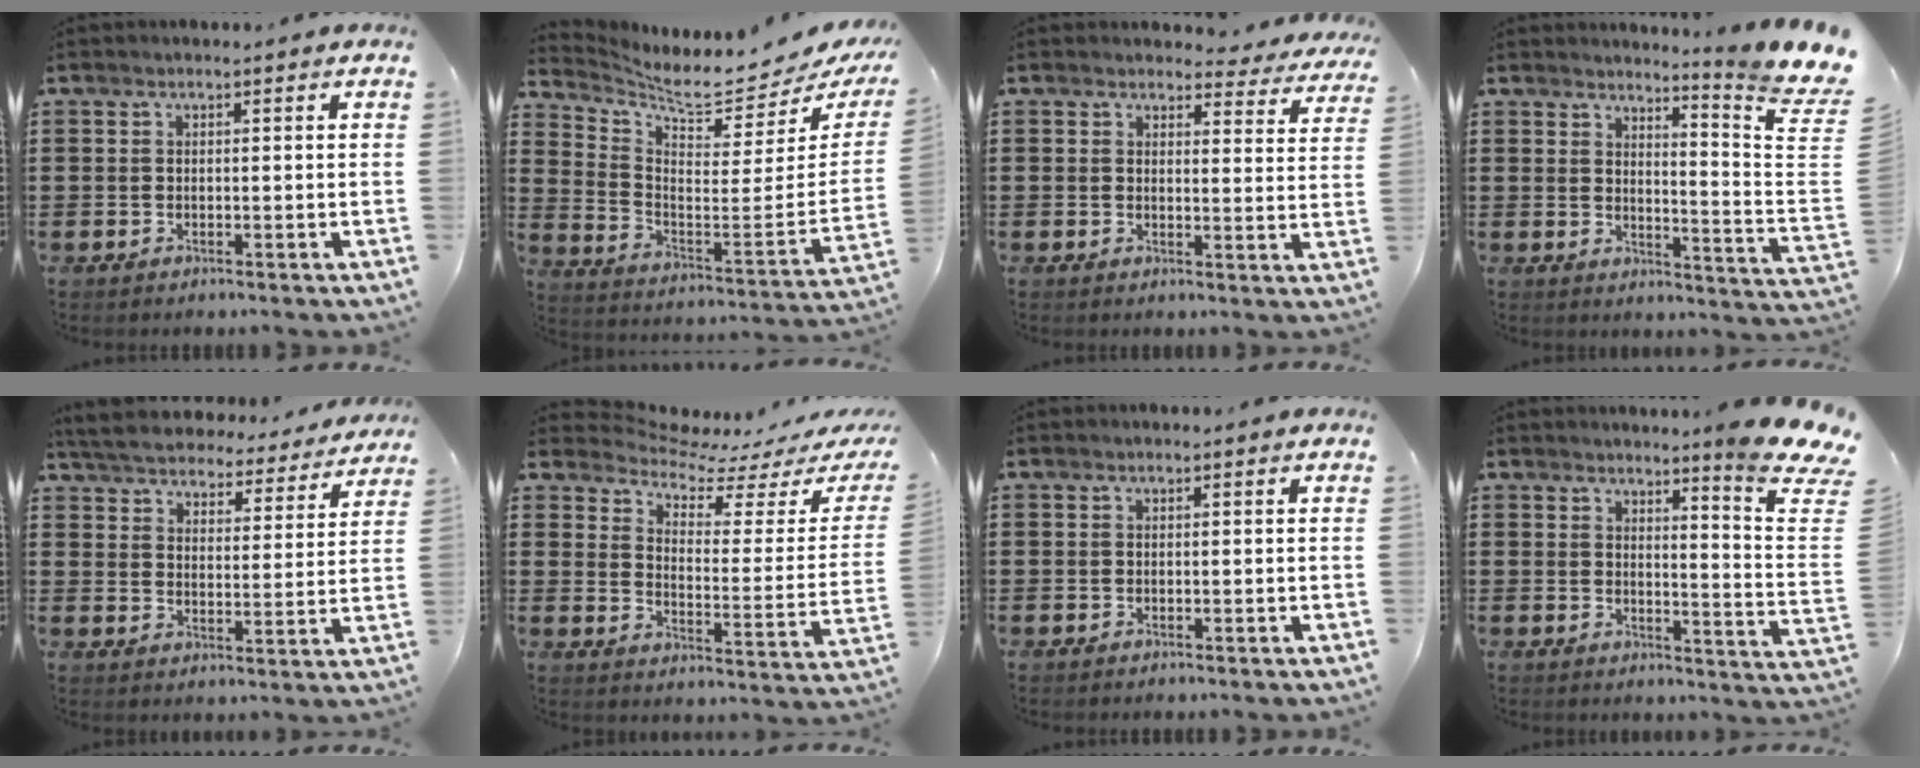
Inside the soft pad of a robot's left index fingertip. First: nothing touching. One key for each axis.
{"total": 6.5, "fx": 5.7, "fy": 0.4, "fz": 3.1, "tx": -0.083, "ty": -0.063, "tz": 0.089}
{"total": 3.3, "fx": 3.1, "fy": 1.0, "fz": 0.7, "tx": -0.010, "ty": -0.018, "tz": 0.053}
{"total": 5.8, "fx": 4.6, "fy": -0.6, "fz": 3.4, "tx": -0.062, "ty": -0.049, "tz": 0.069}
{"total": 5.3, "fx": 5.3, "fy": 0.2, "fz": 0.3, "tx": -0.036, "ty": -0.041, "tz": 0.091}
{"total": 5.1, "fx": 4.6, "fy": 1.3, "fz": 1.6, "tx": -0.055, "ty": -0.037, "tz": 0.075}
{"total": 0.0}
{"total": 7.4, "fx": 5.8, "fy": -0.2, "fz": 4.5, "tx": -0.076, "ty": -0.043, "tz": 0.093}